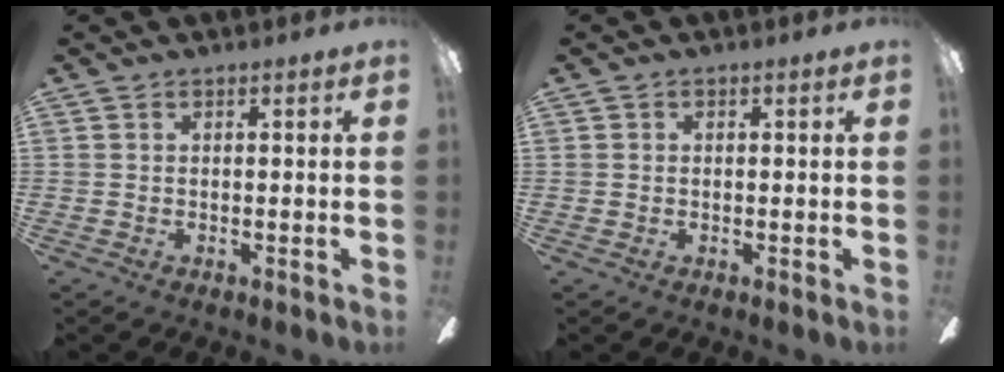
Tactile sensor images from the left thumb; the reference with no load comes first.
{"total": 0.0}